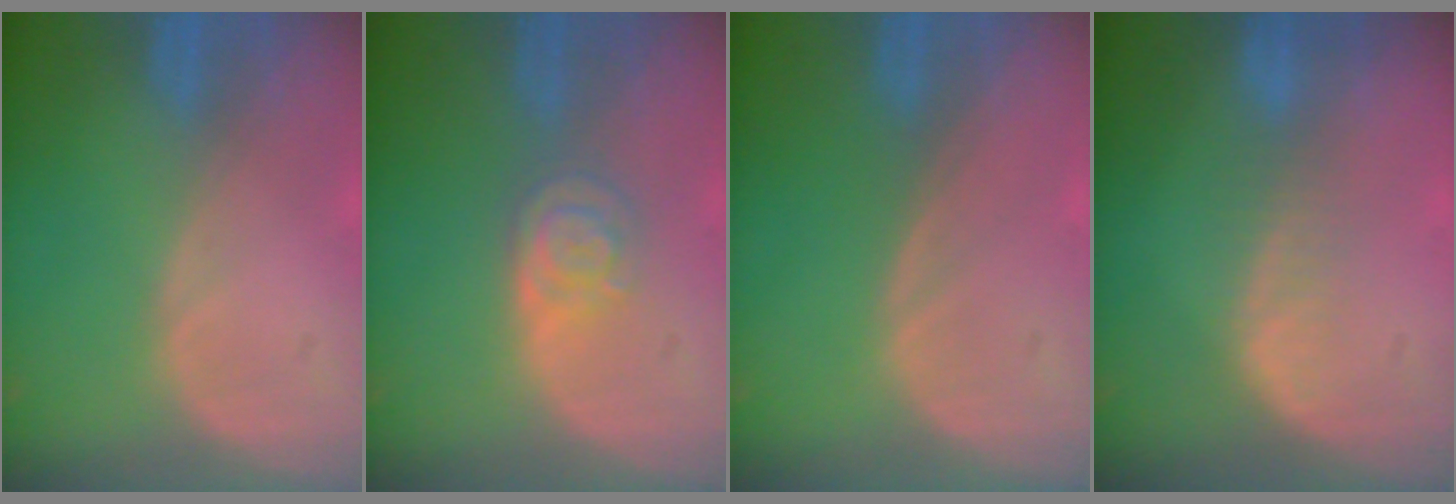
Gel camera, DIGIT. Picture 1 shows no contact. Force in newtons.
{"total": 4.4, "press": 3.9, "slide": 1.9}
{"total": 0.0}
{"total": 2.7, "press": 2.3, "slide": 1.5}